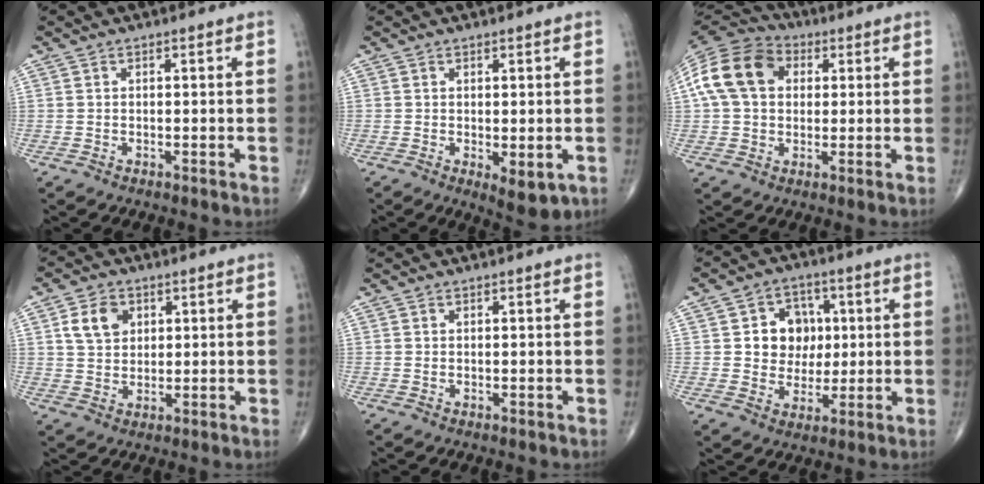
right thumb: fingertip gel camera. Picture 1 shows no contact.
{"total": 5.0, "force": [-1.2, 2.1, 4.4], "torque": [-0.055, -0.014, -0.007]}
{"total": 15.1, "force": [3.2, 11.3, 9.6], "torque": [-0.177, 0.025, 0.048]}
{"total": 6.7, "force": [2.4, 5.1, 3.6], "torque": [-0.046, -0.006, 0.043]}
{"total": 0.0}
{"total": 9.6, "force": [1.6, 8.3, 4.5], "torque": [-0.017, 0.002, 0.028]}